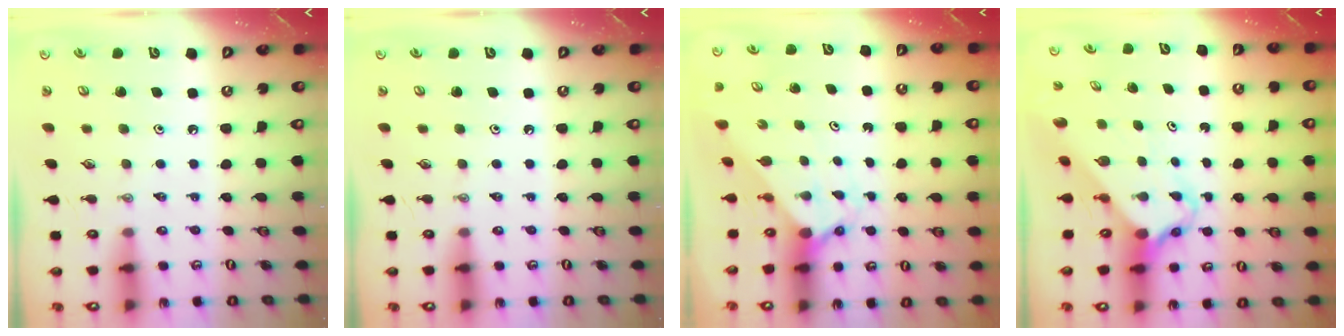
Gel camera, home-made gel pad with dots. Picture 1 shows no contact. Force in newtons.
{"total": 0.0}
{"total": 2.0, "press": 2.0, "slide": 0.2}
{"total": 2.8, "press": 2.8, "slide": 0.2}